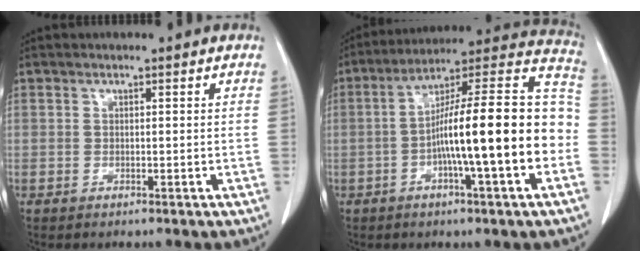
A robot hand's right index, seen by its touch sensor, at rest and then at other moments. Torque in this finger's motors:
{"motor_torque": [2.14, 0.00, 1.05, 0.21]}